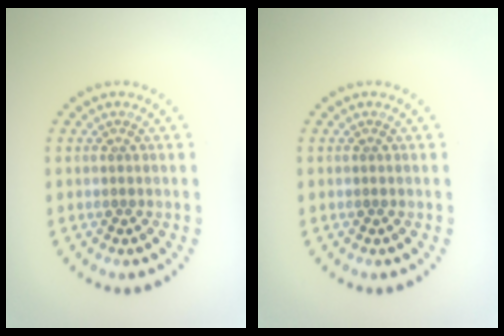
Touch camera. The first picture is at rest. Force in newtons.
{"total": 0.0}